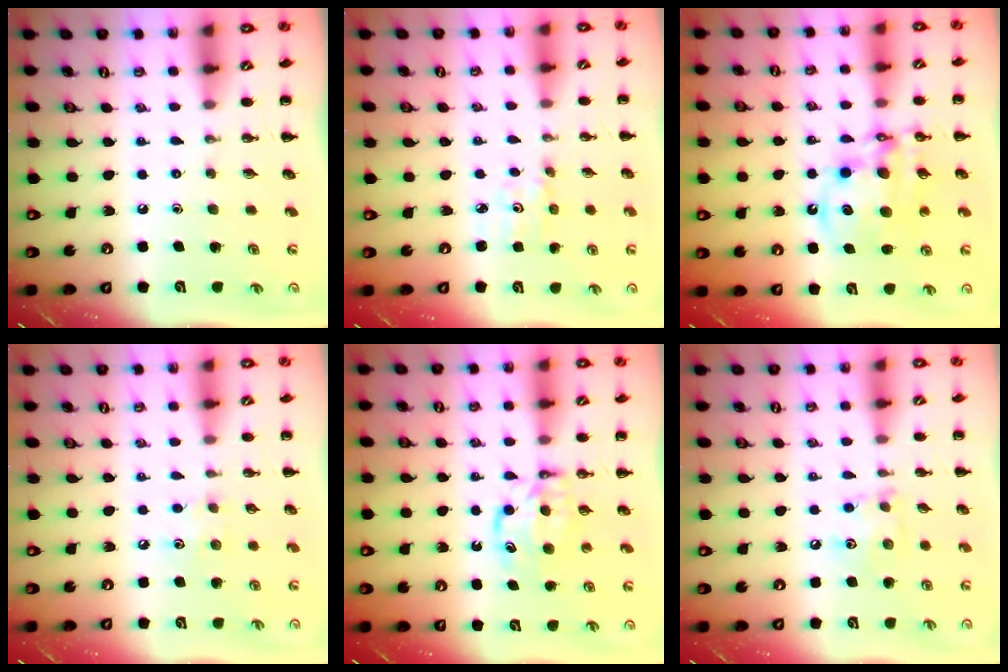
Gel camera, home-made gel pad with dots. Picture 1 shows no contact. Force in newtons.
{"total": 1.9, "press": 1.9, "slide": 0.4}
{"total": 12.8, "press": 12.5, "slide": 2.9}
{"total": 5.0, "press": 4.8, "slide": 1.2}
{"total": 6.8, "press": 6.8, "slide": 0.6}
{"total": 6.4, "press": 6.4, "slide": 0.3}